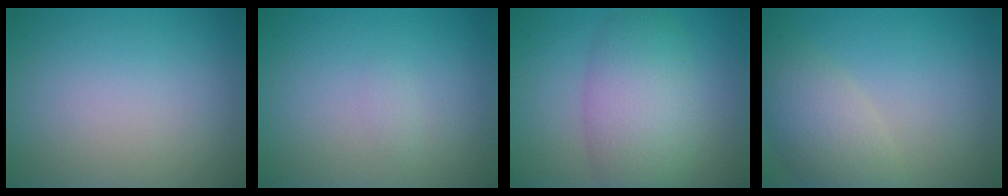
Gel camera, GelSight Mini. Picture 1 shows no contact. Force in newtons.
{"total": 0.6, "press": 0.6, "slide": 0.0}
{"total": 6.6, "press": 6.6, "slide": 0.4}
{"total": 4.8, "press": 4.8, "slide": 0.5}